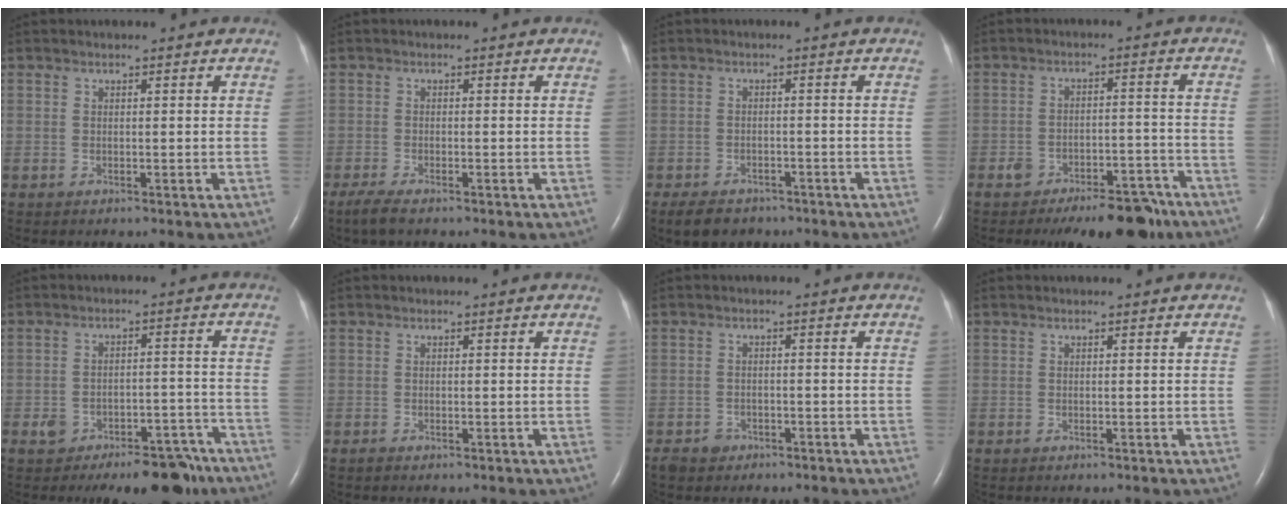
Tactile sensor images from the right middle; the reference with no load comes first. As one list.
[{"total": 3.0, "force": [-2.2, 0.5, 1.9], "torque": [-0.045, -0.010, -0.040]}, {"total": 6.1, "force": [-4.7, 3.2, 2.2], "torque": [-0.032, -0.001, -0.067]}, {"total": 10.9, "force": [-8.5, 4.0, 5.5], "torque": [-0.061, 0.016, -0.125]}, {"total": 10.2, "force": [-7.7, 4.4, 5.1], "torque": [-0.050, 0.023, -0.110]}, {"total": 0.0}, {"total": 2.5, "force": [-1.8, 1.6, 0.5], "torque": [-0.015, 0.004, -0.026]}, {"total": 0.0}]